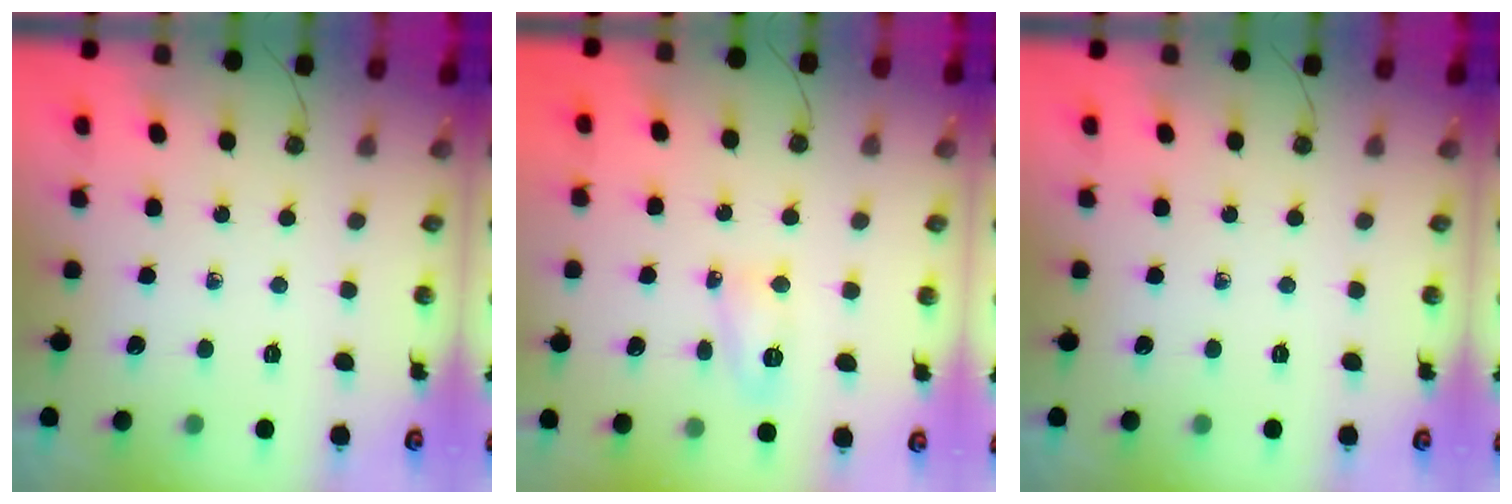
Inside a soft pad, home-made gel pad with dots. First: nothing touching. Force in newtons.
{"total": 7.1, "press": 7.0, "slide": 0.5}
{"total": 0.0}